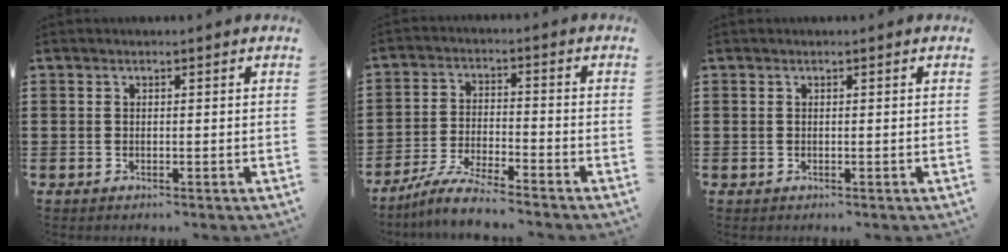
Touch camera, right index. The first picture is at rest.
{"total": 6.0, "force": [-5.6, 0.1, 2.1], "torque": [-0.054, -0.007, -0.111]}
{"total": 0.0}